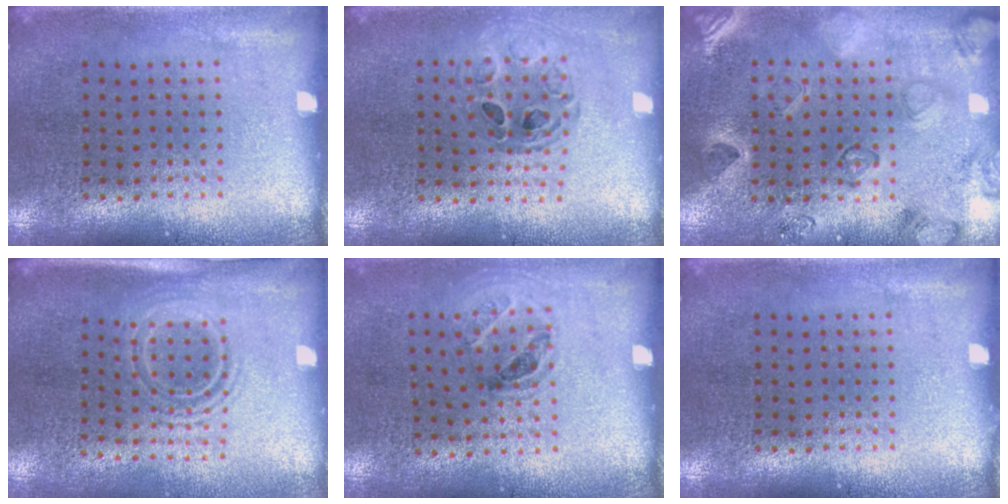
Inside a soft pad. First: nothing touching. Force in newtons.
{"total": 0.8, "press": 0.8, "slide": 0.1}
{"total": 2.3, "press": 2.1, "slide": 0.9}
{"total": 1.6, "press": 1.2, "slide": 1.1}
{"total": 1.0, "press": 0.7, "slide": 0.7}
{"total": 0.0}